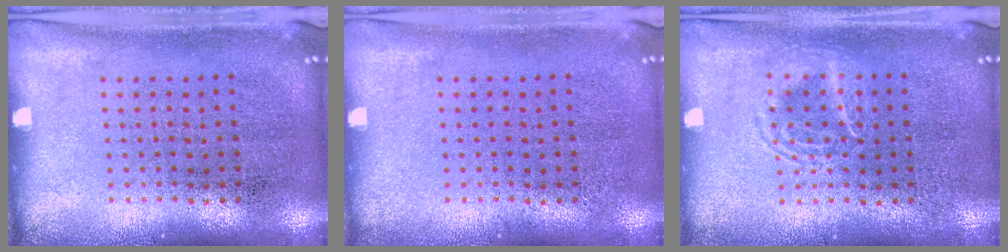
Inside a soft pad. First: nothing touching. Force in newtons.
{"total": 0.0}
{"total": 1.7, "press": 1.7, "slide": 0.2}